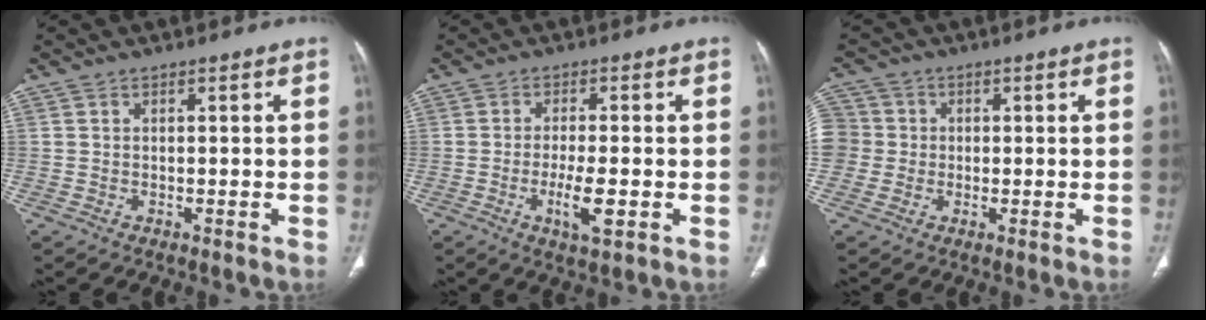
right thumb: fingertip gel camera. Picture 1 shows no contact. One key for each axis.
{"total": 5.9, "fx": -1.7, "fy": 1.5, "fz": 5.4, "tx": -0.102, "ty": -0.009, "tz": -0.029}
{"total": 10.4, "fx": 0.2, "fy": 9.8, "fz": 3.2, "tx": -0.085, "ty": 0.032, "tz": 0.009}